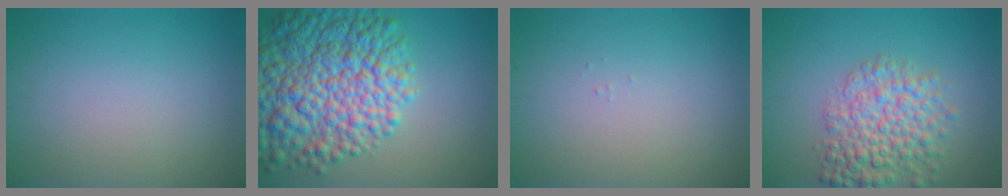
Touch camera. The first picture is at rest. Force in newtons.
{"total": 12.4, "press": 12.4, "slide": 0.5}
{"total": 0.0}
{"total": 5.9, "press": 5.9, "slide": 0.2}